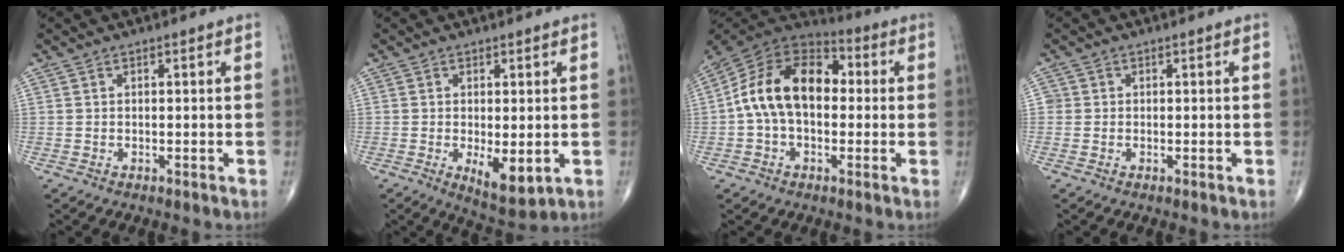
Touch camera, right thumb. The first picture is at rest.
{"total": 6.5, "force": [-1.2, 2.7, 5.8], "torque": [-0.085, -0.021, -0.008]}
{"total": 16.2, "force": [0.6, 10.5, 12.3], "torque": [-0.199, 0.042, -0.003]}
{"total": 1.1, "force": [-0.1, 1.1, 0.2], "torque": [0.005, 0.003, -0.004]}